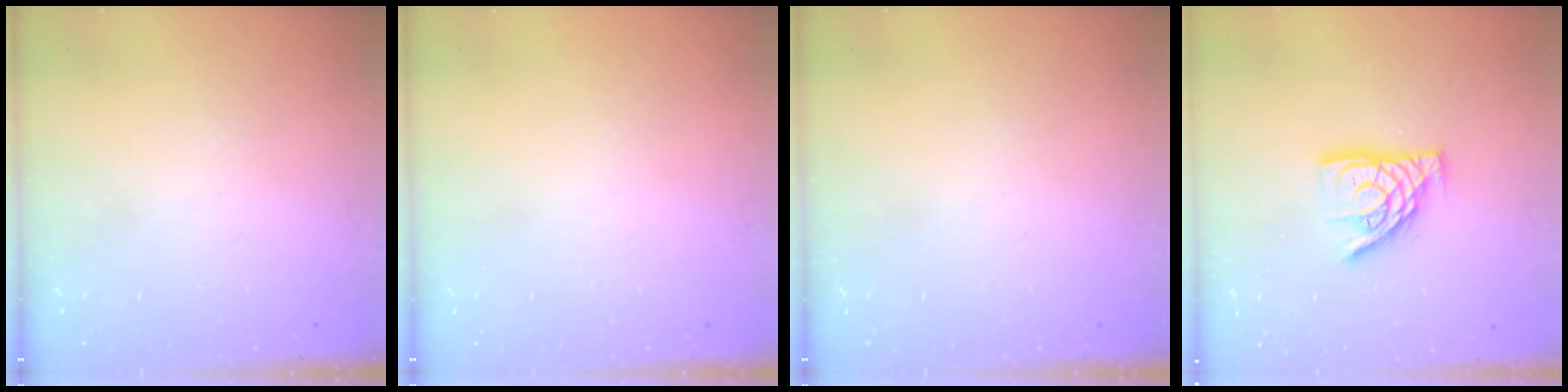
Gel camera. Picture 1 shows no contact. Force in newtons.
{"total": 0.0}
{"total": 0.0}
{"total": 12.1, "press": 12.0, "slide": 1.4}